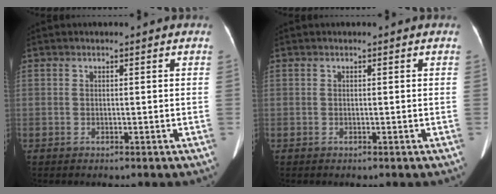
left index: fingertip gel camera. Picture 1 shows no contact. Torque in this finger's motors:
{"motor_torque": [0.00, 0.00, 0.00, 0.00]}